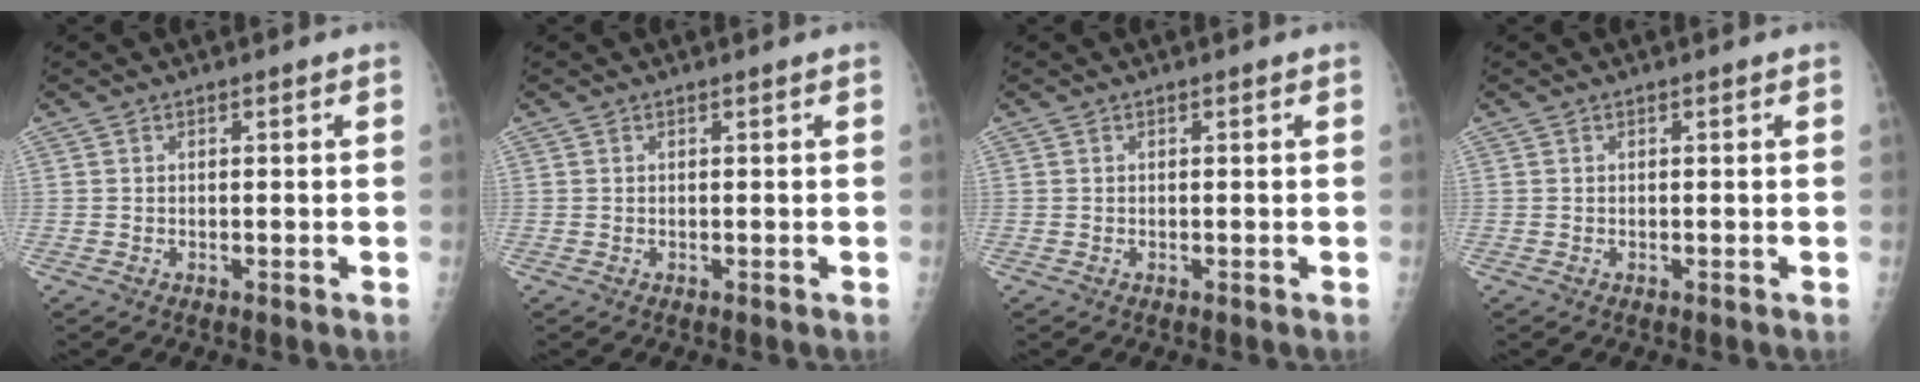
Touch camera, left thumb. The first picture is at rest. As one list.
[{"total": 0.0}, {"total": 0.0}, {"total": 0.0}]